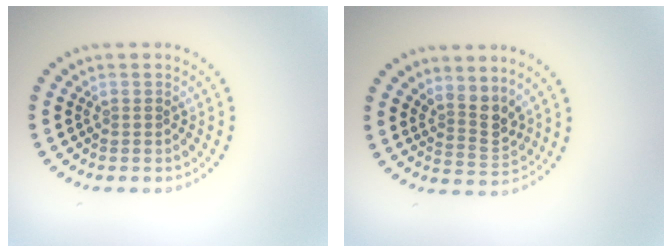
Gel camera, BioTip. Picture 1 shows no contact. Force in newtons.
{"total": 2.7, "press": 2.0, "slide": 1.8}